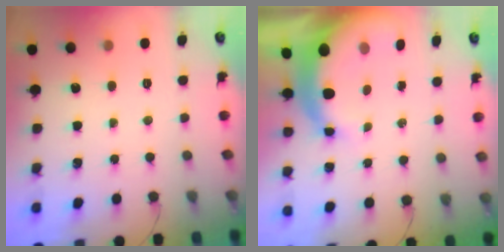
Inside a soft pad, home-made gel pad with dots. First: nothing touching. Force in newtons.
{"total": 9.5, "press": 9.4, "slide": 1.8}